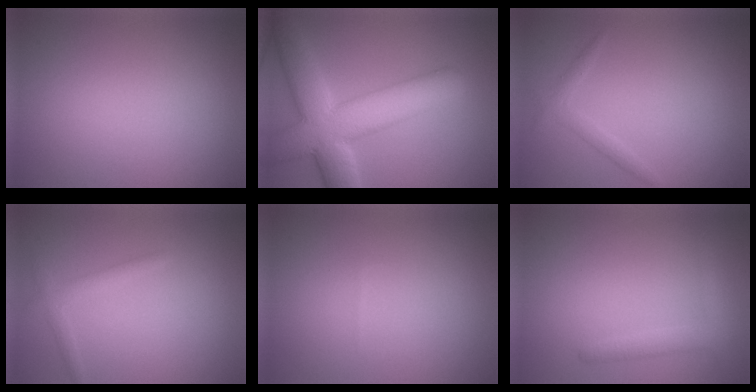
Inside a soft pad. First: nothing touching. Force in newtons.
{"total": 10.3, "press": 10.2, "slide": 0.7}
{"total": 1.4, "press": 1.4, "slide": 0.1}
{"total": 1.5, "press": 1.5, "slide": 0.1}
{"total": 0.0}
{"total": 2.2, "press": 2.1, "slide": 0.2}